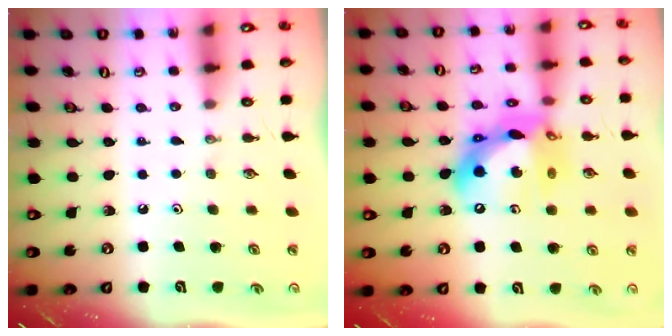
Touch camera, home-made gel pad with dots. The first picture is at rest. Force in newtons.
{"total": 17.1, "press": 17.0, "slide": 2.1}